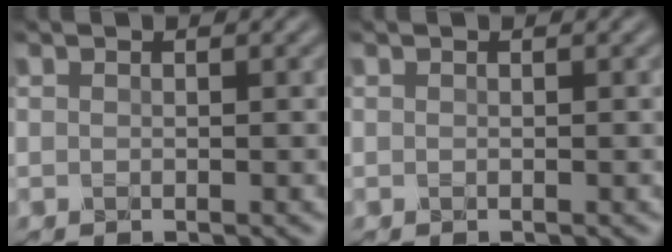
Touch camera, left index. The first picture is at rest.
{"total": 0.0}